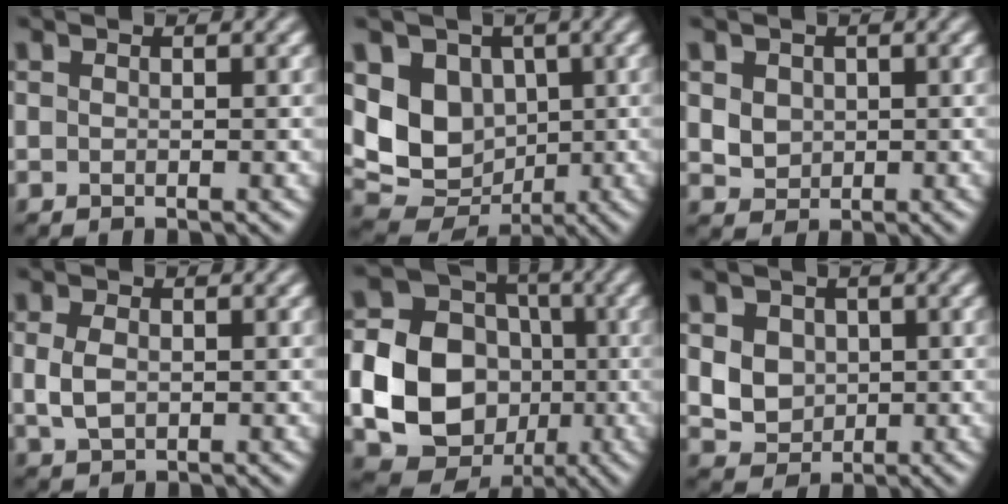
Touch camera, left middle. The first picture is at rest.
{"total": 7.7, "force": [1.2, 6.3, 4.2], "torque": [-0.085, -0.018, 0.020]}
{"total": 3.0, "force": [0.9, 2.4, 1.4], "torque": [-0.036, 0.008, 0.024]}
{"total": 2.5, "force": [0.1, 1.7, 1.8], "torque": [-0.045, 0.000, 0.002]}
{"total": 13.2, "force": [-2.0, 11.5, 6.2], "torque": [-0.130, -0.024, -0.045]}
{"total": 5.2, "force": [1.2, 4.3, 2.6], "torque": [-0.054, 0.013, 0.020]}